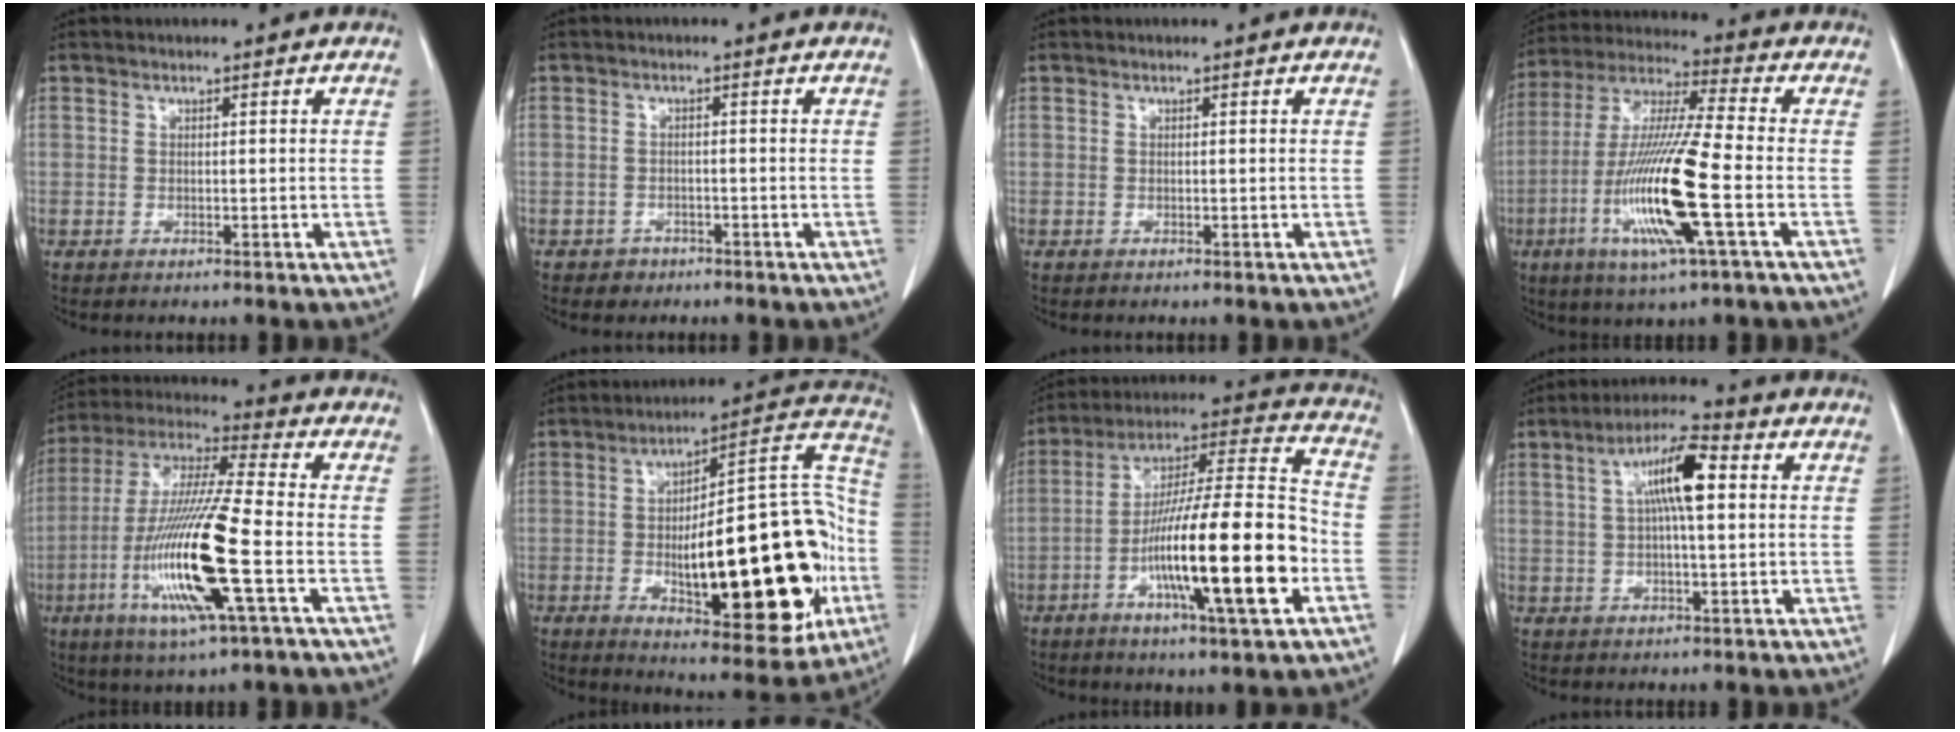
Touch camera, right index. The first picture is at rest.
{"total": 1.8, "force": [-1.2, 1.3, 0.1], "torque": [-0.004, 0.006, -0.018]}
{"total": 0.0}
{"total": 16.6, "force": [-4.8, 0.2, 15.9], "torque": [-0.331, -0.018, -0.093]}
{"total": 18.2, "force": [-5.2, 0.8, 17.5], "torque": [-0.364, -0.019, -0.098]}
{"total": 28.9, "force": [-5.6, 8.6, 27.1], "torque": [-0.347, 0.023, -0.064]}
{"total": 21.7, "force": [-6.7, 1.6, 20.6], "torque": [-0.343, -0.006, -0.110]}
{"total": 8.9, "force": [2.0, 1.6, 8.5], "torque": [-0.154, 0.021, 0.030]}